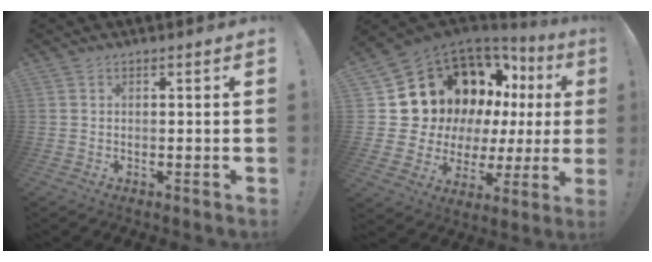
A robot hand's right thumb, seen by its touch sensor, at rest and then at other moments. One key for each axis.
{"total": 19.0, "fx": 8.7, "fy": 12.6, "fz": 11.2, "tx": -0.187, "ty": -0.066, "tz": 0.191}